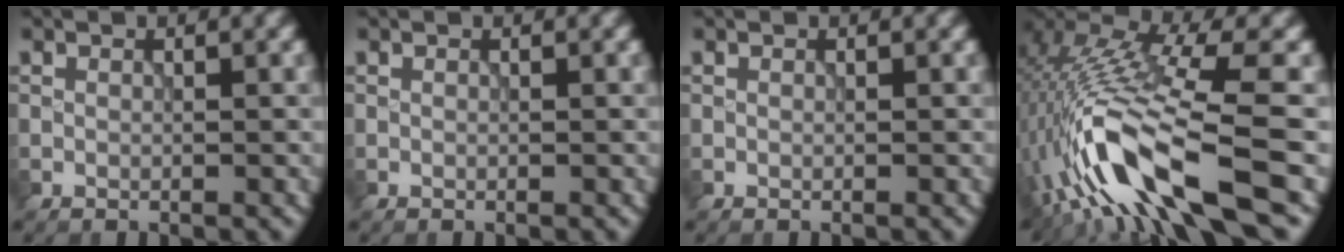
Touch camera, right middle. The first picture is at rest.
{"total": 0.0}
{"total": 0.0}
{"total": 12.4, "force": [-4.0, 3.2, 11.3], "torque": [-0.220, 0.009, -0.064]}